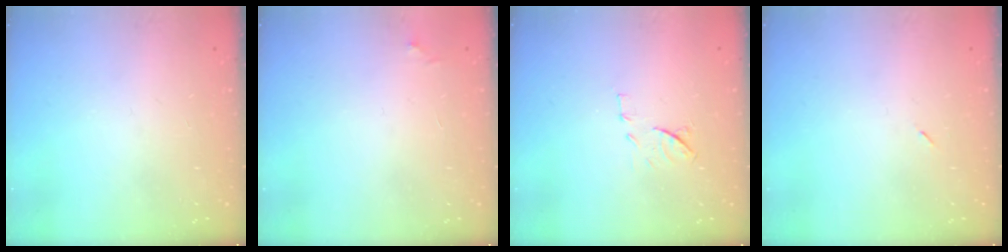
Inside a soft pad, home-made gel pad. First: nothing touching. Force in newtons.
{"total": 3.3, "press": 3.2, "slide": 0.5}
{"total": 8.6, "press": 8.5, "slide": 1.1}
{"total": 2.6, "press": 2.3, "slide": 1.2}